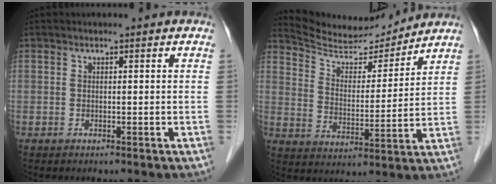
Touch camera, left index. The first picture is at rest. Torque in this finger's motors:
{"motor_torque": [0.39, -0.95, -0.05, -0.04]}